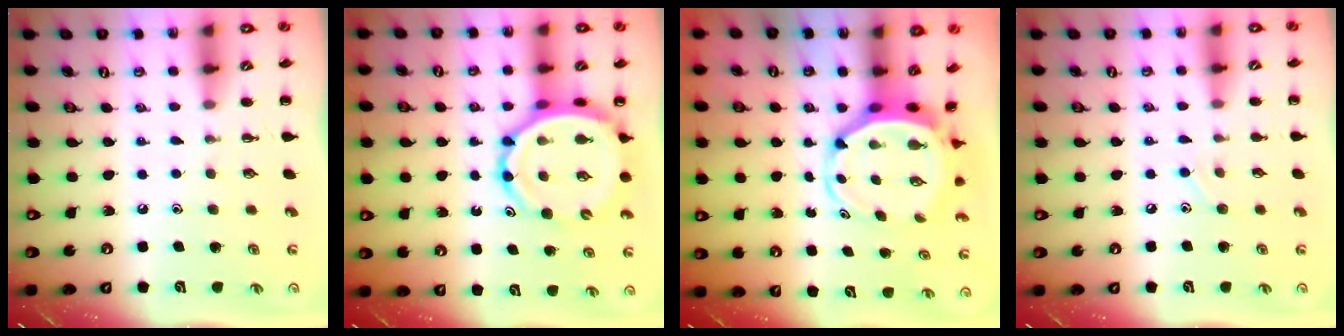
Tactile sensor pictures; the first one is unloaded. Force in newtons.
{"total": 11.9, "press": 11.4, "slide": 3.4}
{"total": 5.8, "press": 5.7, "slide": 1.3}
{"total": 5.2, "press": 5.0, "slide": 1.6}